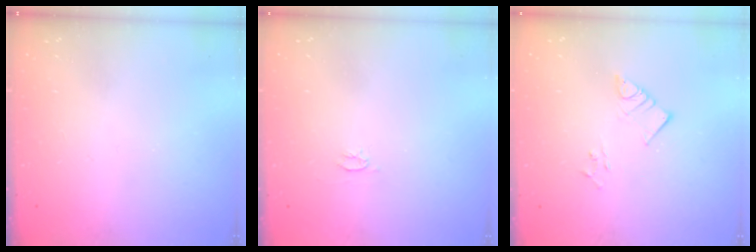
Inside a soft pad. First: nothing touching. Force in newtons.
{"total": 2.6, "press": 2.6, "slide": 0.3}
{"total": 4.3, "press": 4.3, "slide": 0.1}